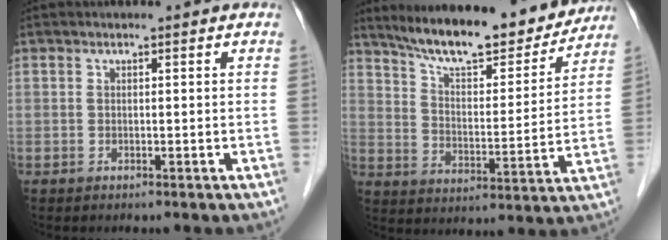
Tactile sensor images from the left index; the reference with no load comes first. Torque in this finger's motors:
{"motor_torque": [-0.29, -0.33, -0.01, 0.03]}